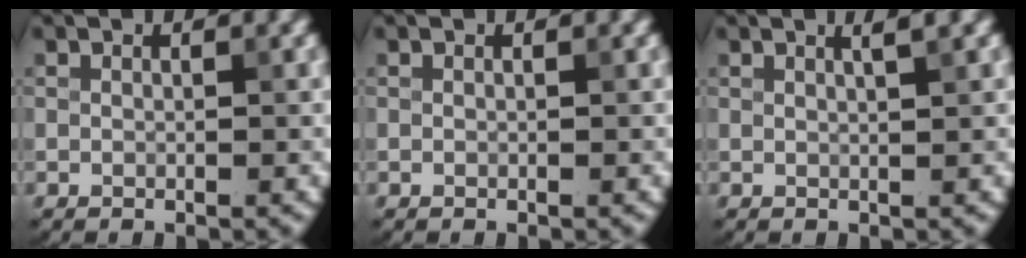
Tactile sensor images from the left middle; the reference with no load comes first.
{"total": 0.0}
{"total": 1.4, "force": [0.8, 0.4, 1.1], "torque": [-0.008, 0.003, 0.008]}